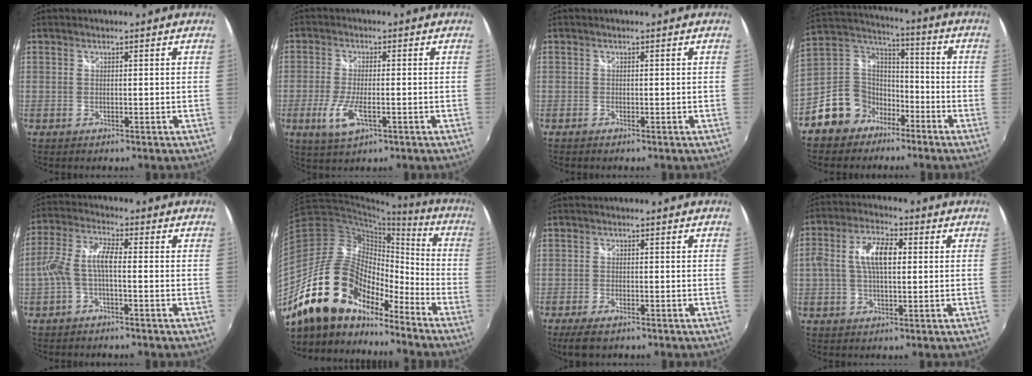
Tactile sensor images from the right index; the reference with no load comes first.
{"total": 7.0, "force": [-2.7, 2.2, 6.1], "torque": [-0.134, -0.015, -0.050]}
{"total": 0.6, "force": [-0.5, 0.3, 0.2], "torque": [-0.005, -0.003, -0.013]}
{"total": 12.8, "force": [-7.4, 10.0, 3.4], "torque": [-0.090, 0.047, -0.128]}
{"total": 6.2, "force": [-1.8, 1.7, 5.7], "torque": [-0.133, 0.013, -0.035]}
{"total": 20.8, "force": [-14.9, 9.9, 10.6], "torque": [-0.196, -0.004, -0.264]}
{"total": 5.1, "force": [-3.7, 1.8, 3.0], "torque": [-0.075, -0.017, -0.066]}
{"total": 8.4, "force": [0.7, 3.9, 7.5], "torque": [-0.146, 0.018, 0.010]}